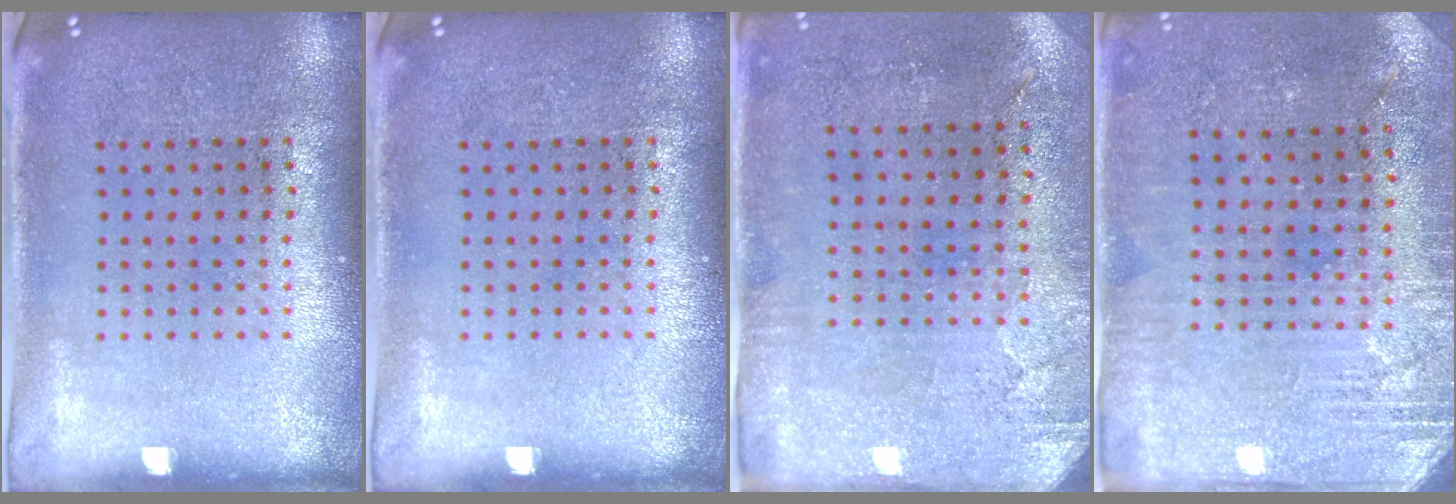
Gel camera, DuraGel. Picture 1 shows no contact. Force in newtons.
{"total": 0.0}
{"total": 2.9, "press": 2.4, "slide": 1.7}
{"total": 2.8, "press": 2.7, "slide": 0.6}